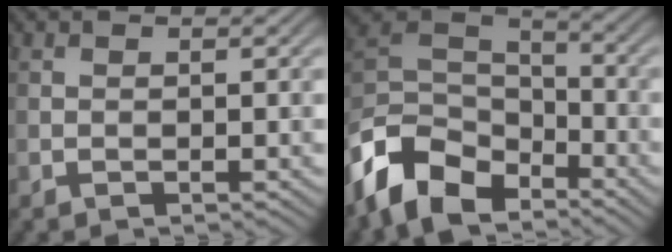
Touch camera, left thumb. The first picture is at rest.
{"total": 10.6, "force": [-7.2, 5.7, 5.3], "torque": [-0.116, -0.007, -0.161]}